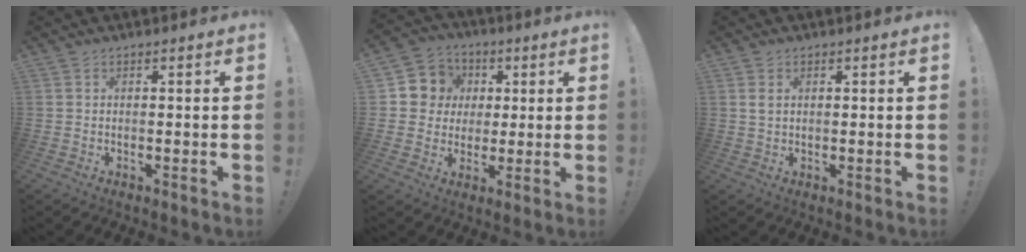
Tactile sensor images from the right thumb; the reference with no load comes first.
{"total": 9.5, "force": [1.1, 9.2, 2.2], "torque": [-0.028, 0.004, 0.028]}
{"total": 1.8, "force": [0.8, 1.0, 1.3], "torque": [-0.026, 0.003, 0.014]}